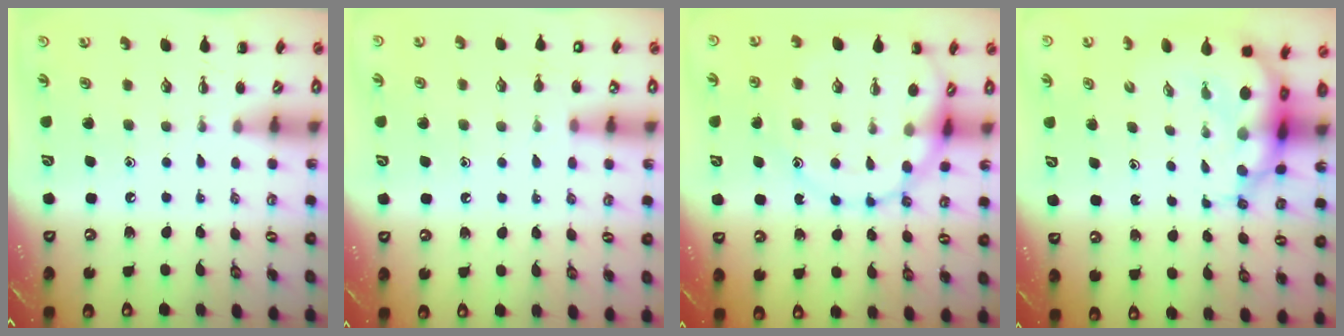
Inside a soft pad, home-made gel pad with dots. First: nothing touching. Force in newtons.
{"total": 5.7, "press": 5.5, "slide": 1.7}
{"total": 14.6, "press": 14.6, "slide": 1.3}
{"total": 8.7, "press": 8.4, "slide": 2.2}